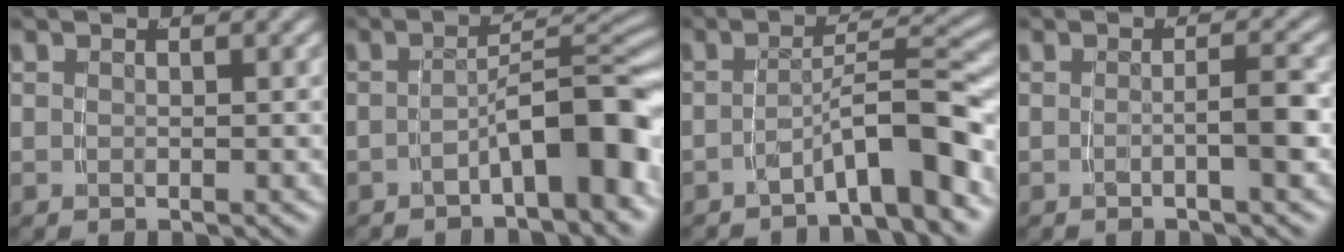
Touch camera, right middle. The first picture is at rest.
{"total": 7.4, "force": [-4.1, 1.9, 5.8], "torque": [-0.068, 0.004, -0.061]}
{"total": 6.4, "force": [-4.5, 0.6, 4.5], "torque": [-0.058, 0.007, -0.068]}
{"total": 2.2, "force": [-1.0, -0.5, 1.9], "torque": [-0.027, 0.001, -0.016]}